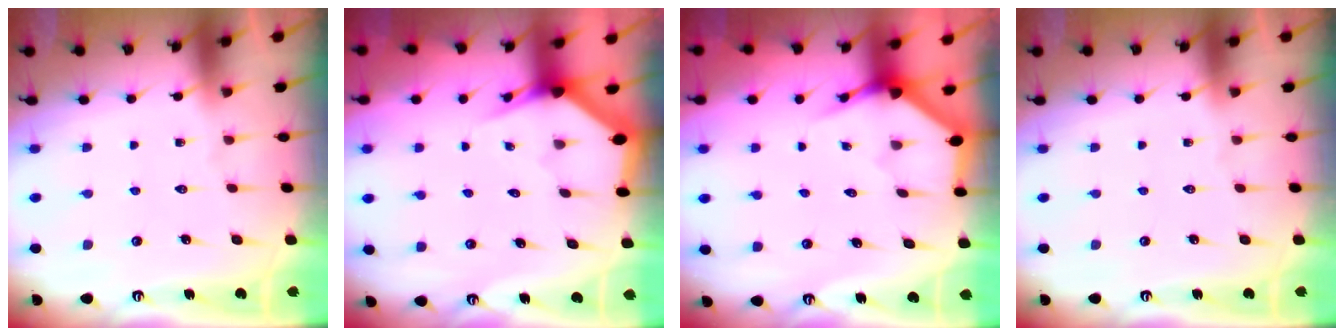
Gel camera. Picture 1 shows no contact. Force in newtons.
{"total": 2.9, "press": 2.9, "slide": 0.1}
{"total": 3.4, "press": 3.4, "slide": 0.2}
{"total": 0.0}